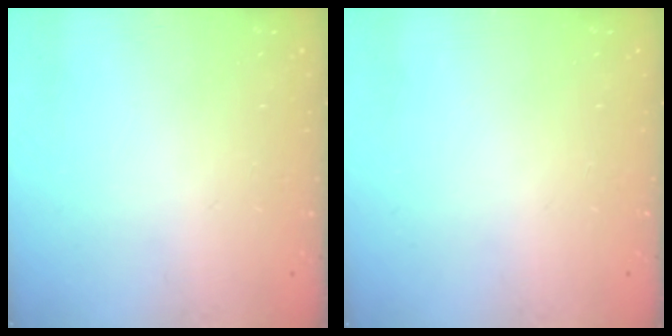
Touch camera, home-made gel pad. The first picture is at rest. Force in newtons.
{"total": 0.0}